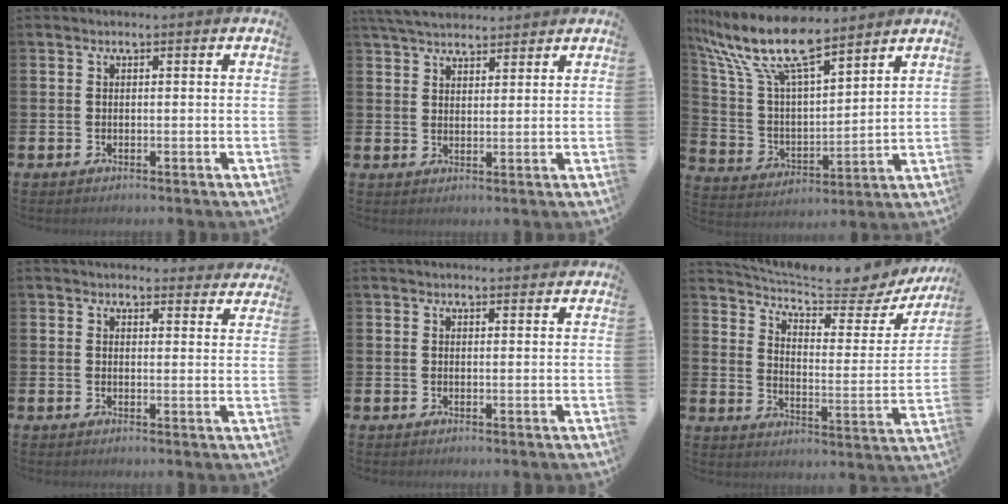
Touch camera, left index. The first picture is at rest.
{"total": 4.5, "force": [4.2, 1.2, 0.9], "torque": [-0.038, -0.013, 0.079]}
{"total": 12.0, "force": [9.9, 2.5, 6.3], "torque": [-0.164, -0.049, 0.173]}
{"total": 3.3, "force": [3.2, 0.8, 0.1], "torque": [0.001, -0.018, 0.058]}
{"total": 1.5, "force": [1.5, 0.3, 0.1], "torque": [0.005, -0.006, 0.026]}
{"total": 6.9, "force": [6.3, 1.2, 2.5], "torque": [-0.070, -0.053, 0.101]}